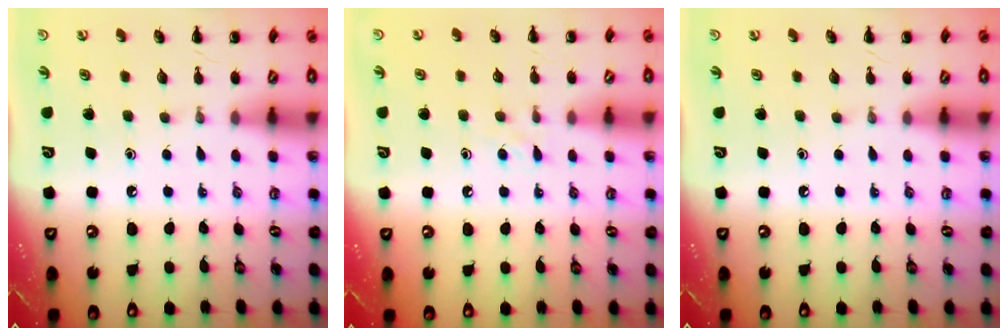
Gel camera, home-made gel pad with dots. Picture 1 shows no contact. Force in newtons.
{"total": 3.2, "press": 3.0, "slide": 1.1}
{"total": 0.0}